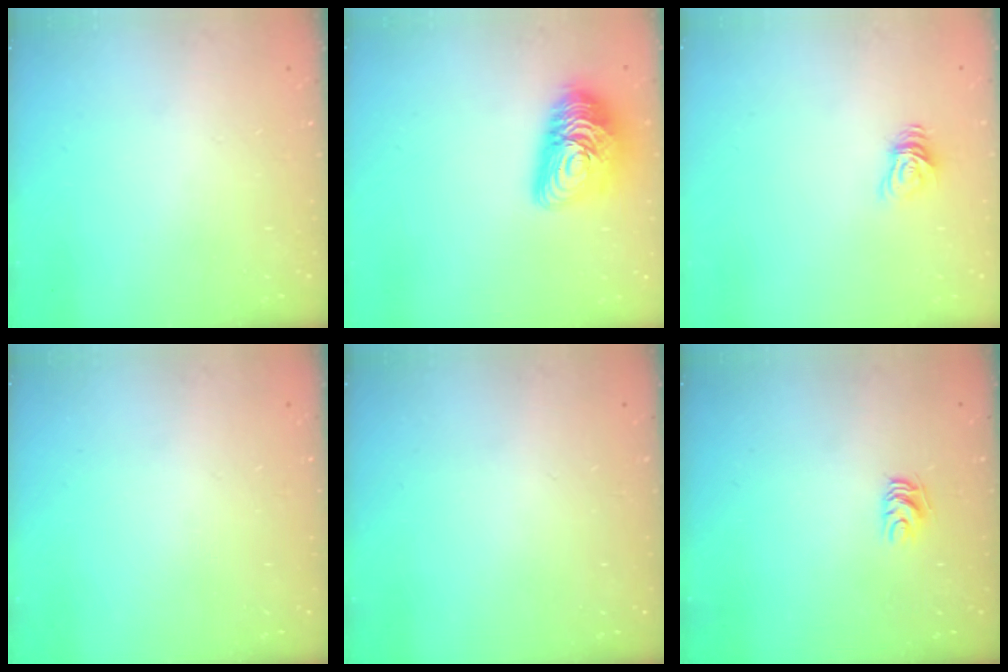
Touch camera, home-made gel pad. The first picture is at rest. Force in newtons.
{"total": 14.9, "press": 14.9, "slide": 0.7}
{"total": 6.2, "press": 6.1, "slide": 0.6}
{"total": 0.0}
{"total": 0.0}
{"total": 5.3, "press": 5.3, "slide": 0.5}